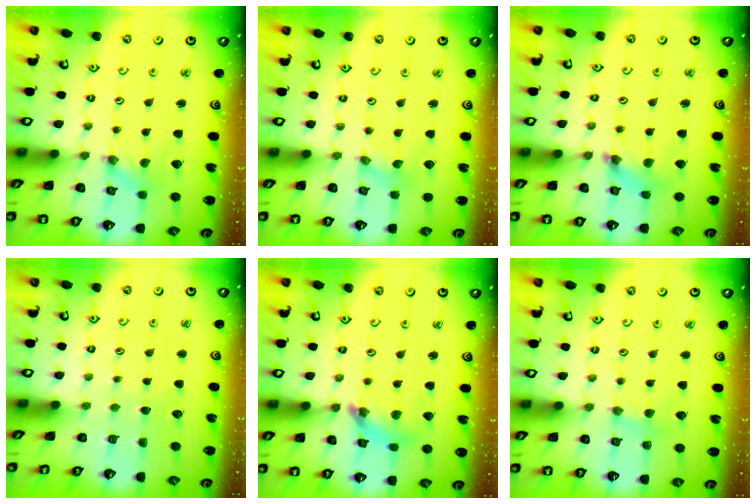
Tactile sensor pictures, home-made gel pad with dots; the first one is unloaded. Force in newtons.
{"total": 0.0}
{"total": 4.7, "press": 4.7, "slide": 0.5}
{"total": 0.0}
{"total": 7.8, "press": 7.7, "slide": 0.9}
{"total": 3.0, "press": 3.0, "slide": 0.4}